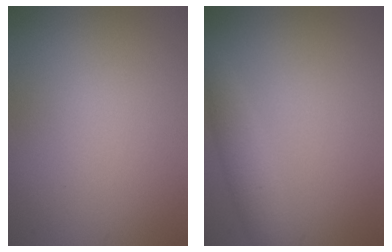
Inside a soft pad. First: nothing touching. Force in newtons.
{"total": 2.2, "press": 2.2, "slide": 0.2}